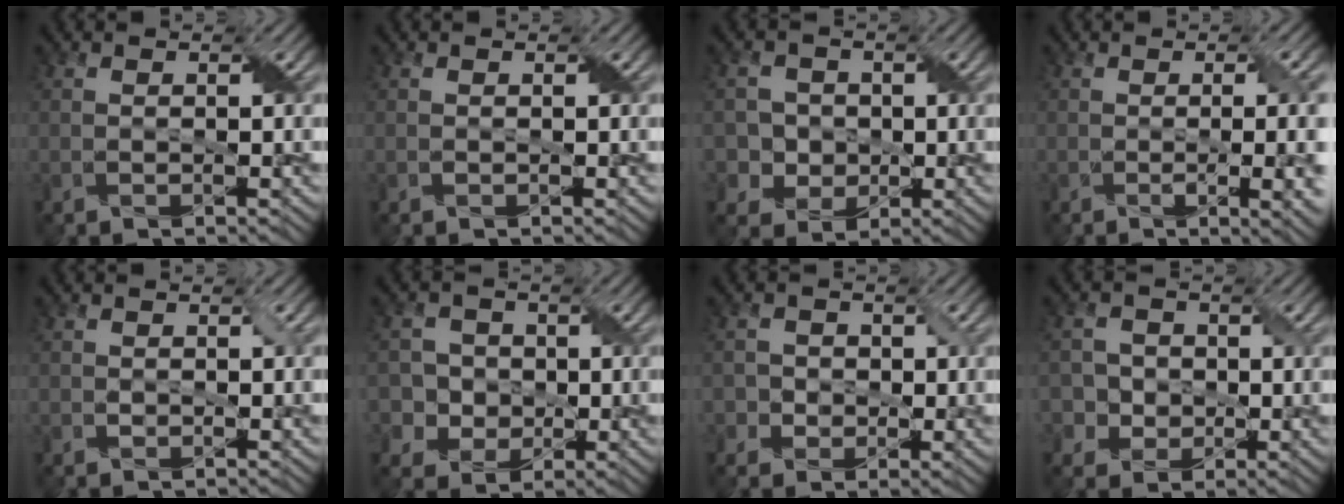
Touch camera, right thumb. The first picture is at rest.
{"total": 0.0}
{"total": 4.5, "force": [-0.2, 4.4, 0.9], "torque": [-0.033, 0.003, -0.011]}
{"total": 8.6, "force": [-0.8, 2.9, 8.0], "torque": [-0.086, 0.000, 0.001]}
{"total": 0.8, "force": [-0.1, 0.7, 0.4], "torque": [-0.012, 0.000, -0.003]}
{"total": 5.0, "force": [-0.2, 4.9, 1.1], "torque": [-0.037, 0.007, -0.016]}
{"total": 3.3, "force": [-0.3, 3.2, 0.7], "torque": [-0.016, 0.007, -0.020]}
{"total": 4.0, "force": [-0.3, 3.9, 0.9], "torque": [-0.026, 0.007, -0.022]}